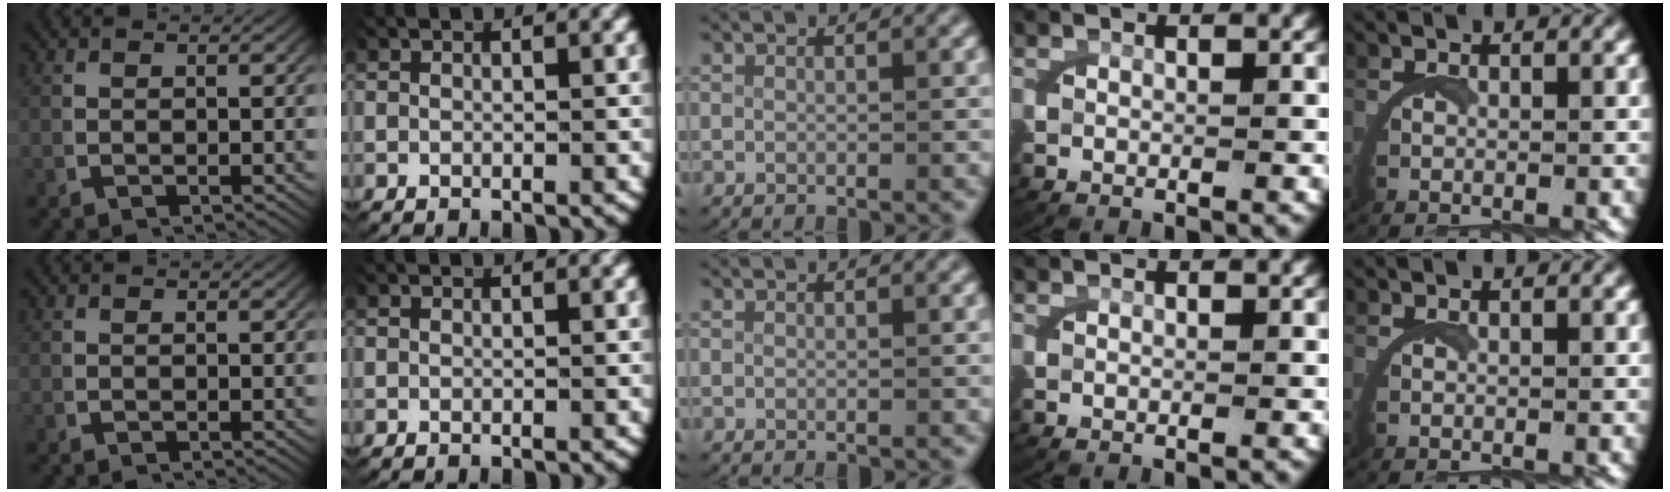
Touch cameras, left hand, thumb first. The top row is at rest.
{}